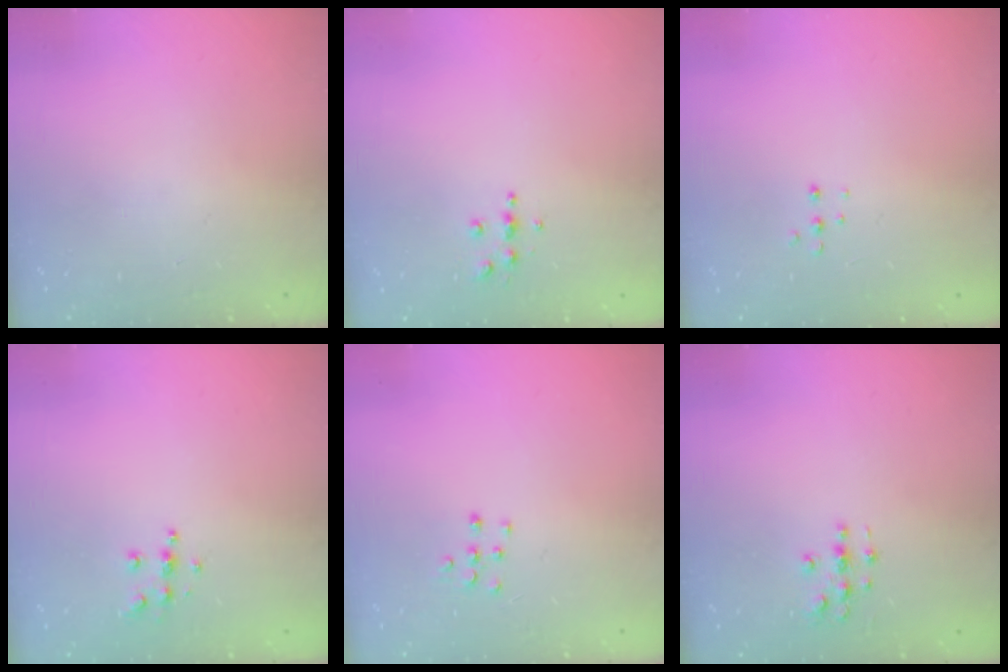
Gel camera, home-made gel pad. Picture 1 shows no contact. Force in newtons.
{"total": 4.9, "press": 4.9, "slide": 0.5}
{"total": 4.0, "press": 3.9, "slide": 0.8}
{"total": 5.9, "press": 5.9, "slide": 0.5}
{"total": 5.3, "press": 5.3, "slide": 0.5}
{"total": 3.0, "press": 3.0, "slide": 0.3}